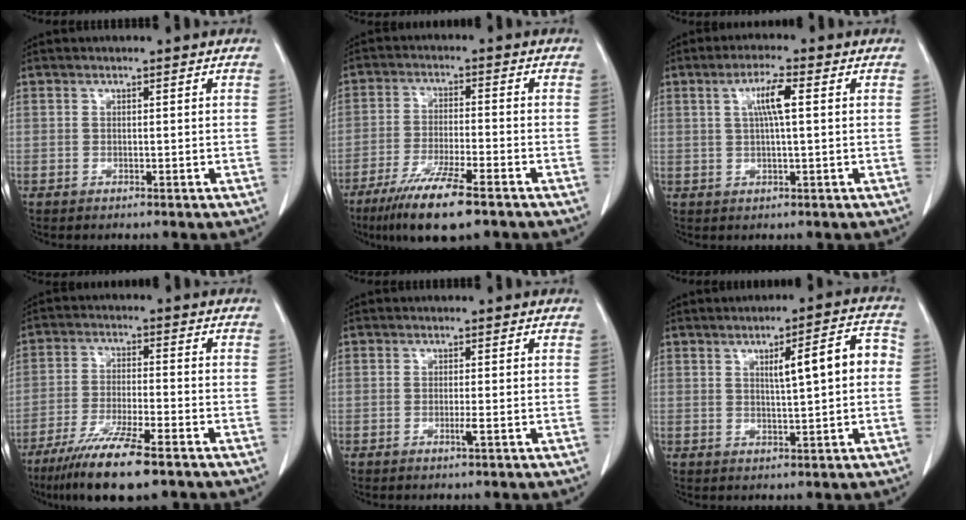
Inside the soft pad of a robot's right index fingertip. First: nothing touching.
{"total": 11.1, "force": [-7.5, 1.1, 8.2], "torque": [-0.146, -0.029, -0.124]}
{"total": 4.8, "force": [1.1, 0.3, 4.6], "torque": [-0.088, 0.005, 0.020]}
{"total": 11.8, "force": [-8.1, 1.0, 8.5], "torque": [-0.150, -0.031, -0.136]}
{"total": 1.2, "force": [-0.4, -0.2, 1.1], "torque": [-0.024, -0.004, -0.009]}
{"total": 7.4, "force": [0.8, 1.0, 7.3], "torque": [-0.103, 0.020, 0.013]}